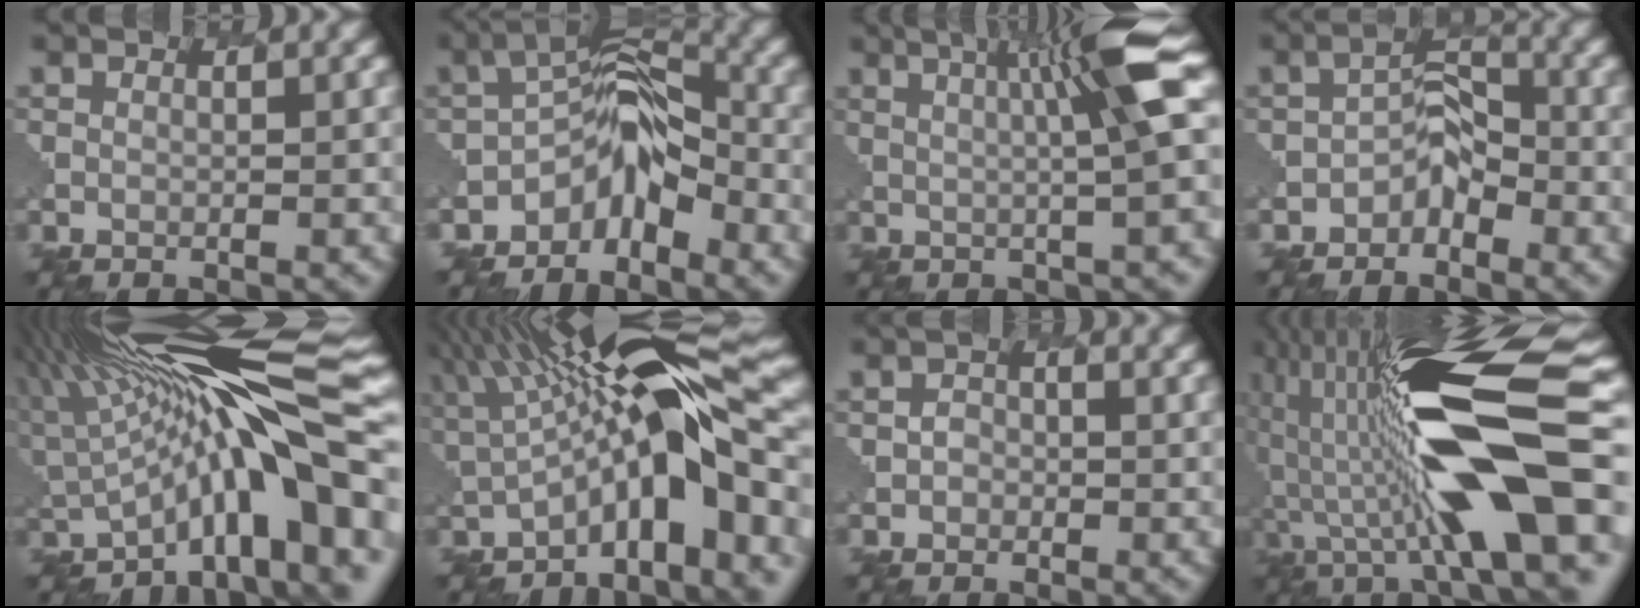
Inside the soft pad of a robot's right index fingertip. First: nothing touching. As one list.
[{"total": 4.3, "force": [-3.4, 2.3, 1.4], "torque": [-0.042, 0.018, -0.096]}, {"total": 6.8, "force": [2.7, -0.3, 6.2], "torque": [-0.094, 0.021, 0.017]}, {"total": 2.2, "force": [-1.6, 1.4, -0.3], "torque": [-0.024, 0.014, -0.063]}, {"total": 11.0, "force": [0.7, 2.6, 10.6], "torque": [-0.190, 0.022, -0.014]}, {"total": 11.2, "force": [1.3, 3.8, 10.4], "torque": [-0.194, 0.020, 0.000]}, {"total": 1.9, "force": [-0.6, 1.7, -0.4], "torque": [-0.002, 0.005, -0.023]}, {"total": 11.4, "force": [-0.6, 3.0, 11.0], "torque": [-0.229, 0.033, -0.043]}]